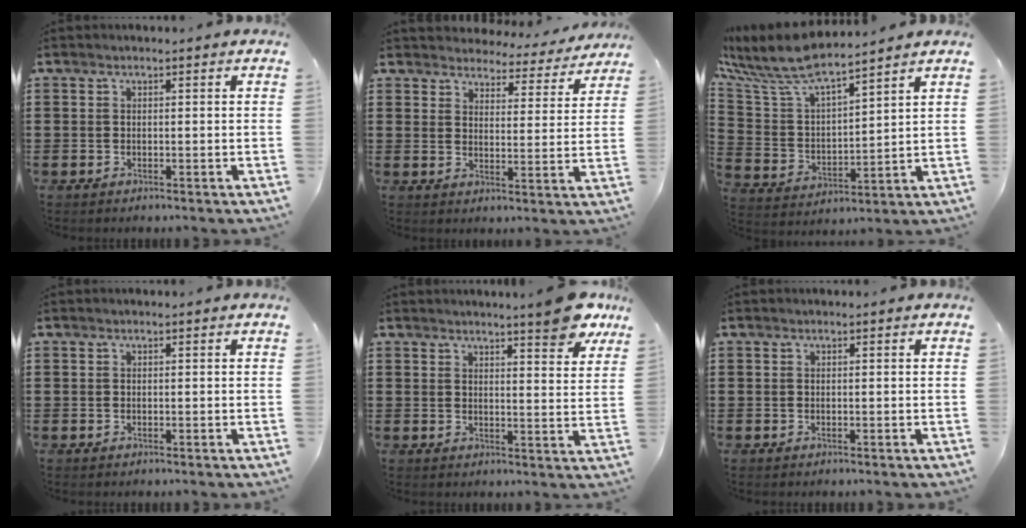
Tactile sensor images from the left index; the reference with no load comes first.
{"total": 4.1, "force": [4.1, 0.6, 0.1], "torque": [-0.018, -0.030, 0.068]}
{"total": 8.4, "force": [7.7, 1.0, 3.2], "torque": [-0.099, -0.043, 0.131]}
{"total": 0.0}
{"total": 6.8, "force": [5.8, 0.3, 3.7], "torque": [-0.056, -0.025, 0.098]}
{"total": 0.0}